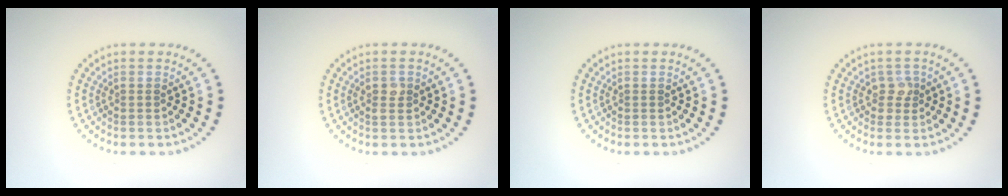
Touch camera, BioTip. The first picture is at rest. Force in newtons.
{"total": 1.2, "press": 1.2, "slide": 0.3}
{"total": 0.0}
{"total": 1.5, "press": 1.3, "slide": 0.7}